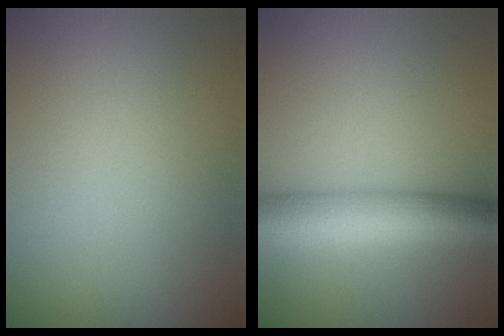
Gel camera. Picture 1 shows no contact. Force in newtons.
{"total": 7.4, "press": 7.4, "slide": 0.2}